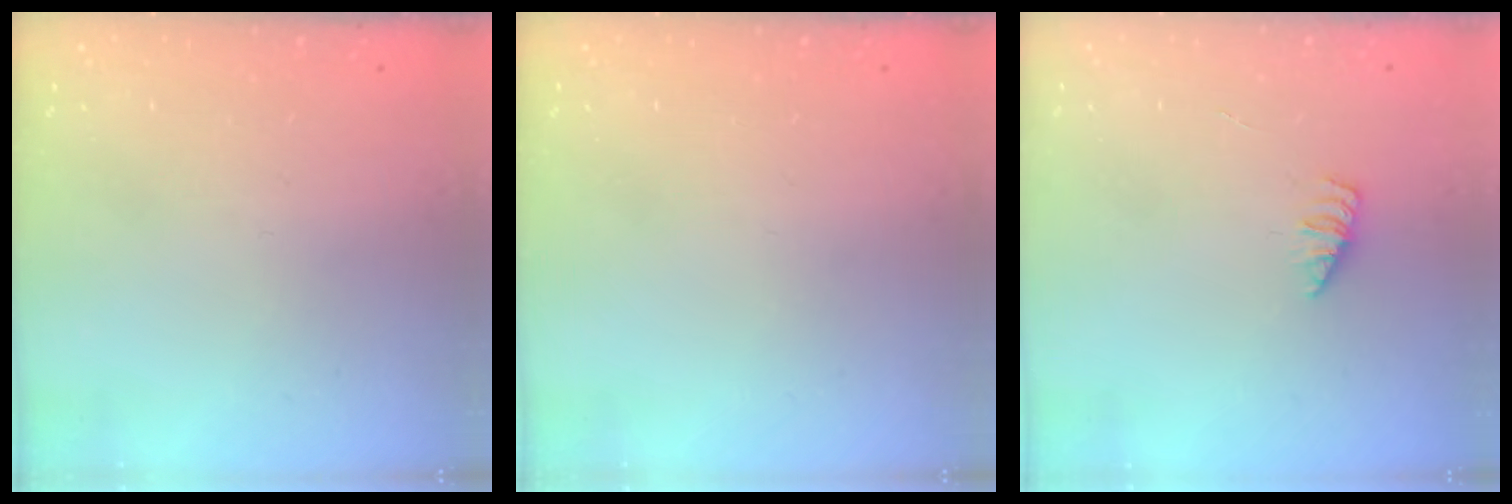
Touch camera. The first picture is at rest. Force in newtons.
{"total": 0.0}
{"total": 1.3, "press": 1.3, "slide": 0.2}